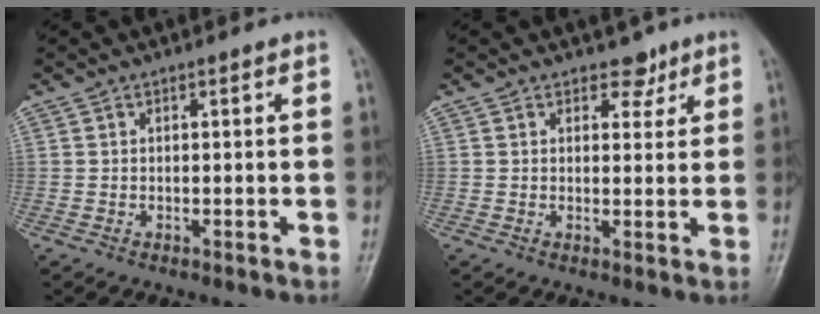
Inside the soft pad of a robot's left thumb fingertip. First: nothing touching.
{"total": 3.0, "force": [2.2, 1.9, 0.9], "torque": [0.009, -0.012, 0.029]}